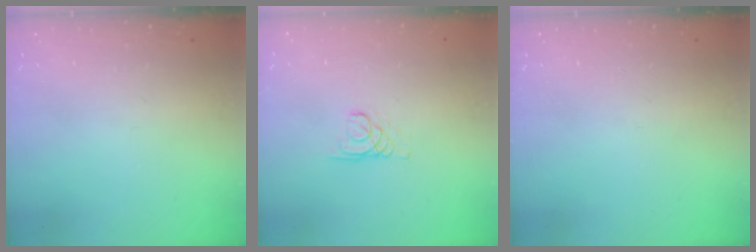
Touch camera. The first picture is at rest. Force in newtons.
{"total": 1.4, "press": 1.3, "slide": 0.1}
{"total": 0.0}